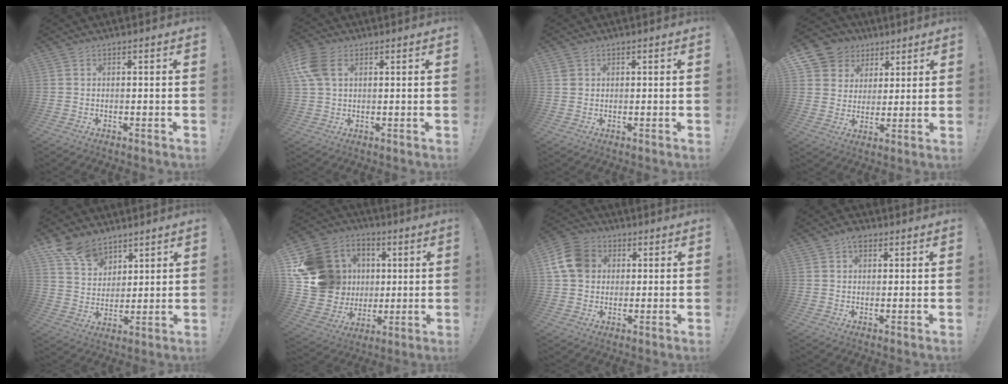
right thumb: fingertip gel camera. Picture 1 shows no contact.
{"total": 8.5, "force": [3.2, 5.5, 5.7], "torque": [-0.123, 0.000, 0.061]}
{"total": 1.7, "force": [0.8, 1.5, 0.4], "torque": [-0.007, 0.001, 0.017]}
{"total": 9.3, "force": [4.5, 7.9, 1.8], "torque": [-0.025, -0.034, 0.092]}
{"total": 11.5, "force": [8.4, 7.2, 3.3], "torque": [-0.051, -0.050, 0.163]}
{"total": 21.7, "force": [3.6, 19.5, 8.8], "torque": [-0.151, -0.004, 0.120]}
{"total": 12.4, "force": [2.8, 10.3, 6.4], "torque": [-0.104, 0.001, 0.059]}
{"total": 3.9, "force": [2.0, 2.6, 2.1], "torque": [-0.030, -0.002, 0.034]}